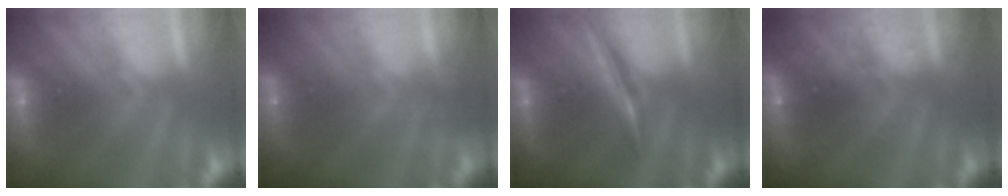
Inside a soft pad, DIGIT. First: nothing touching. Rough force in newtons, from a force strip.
{"total": 1.4}
{"total": 1.9}
{"total": 2.9}